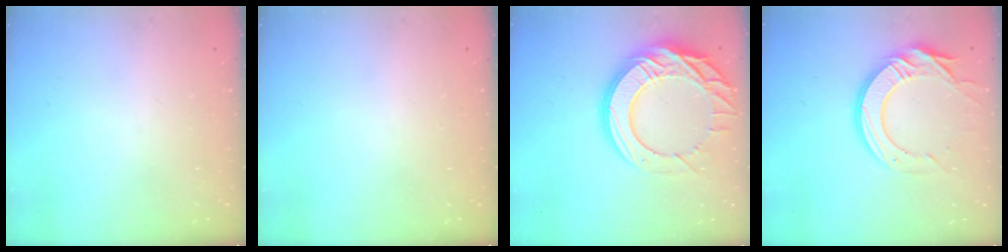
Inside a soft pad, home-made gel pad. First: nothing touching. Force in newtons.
{"total": 0.0}
{"total": 22.6, "press": 22.5, "slide": 2.2}
{"total": 15.8, "press": 15.7, "slide": 1.7}